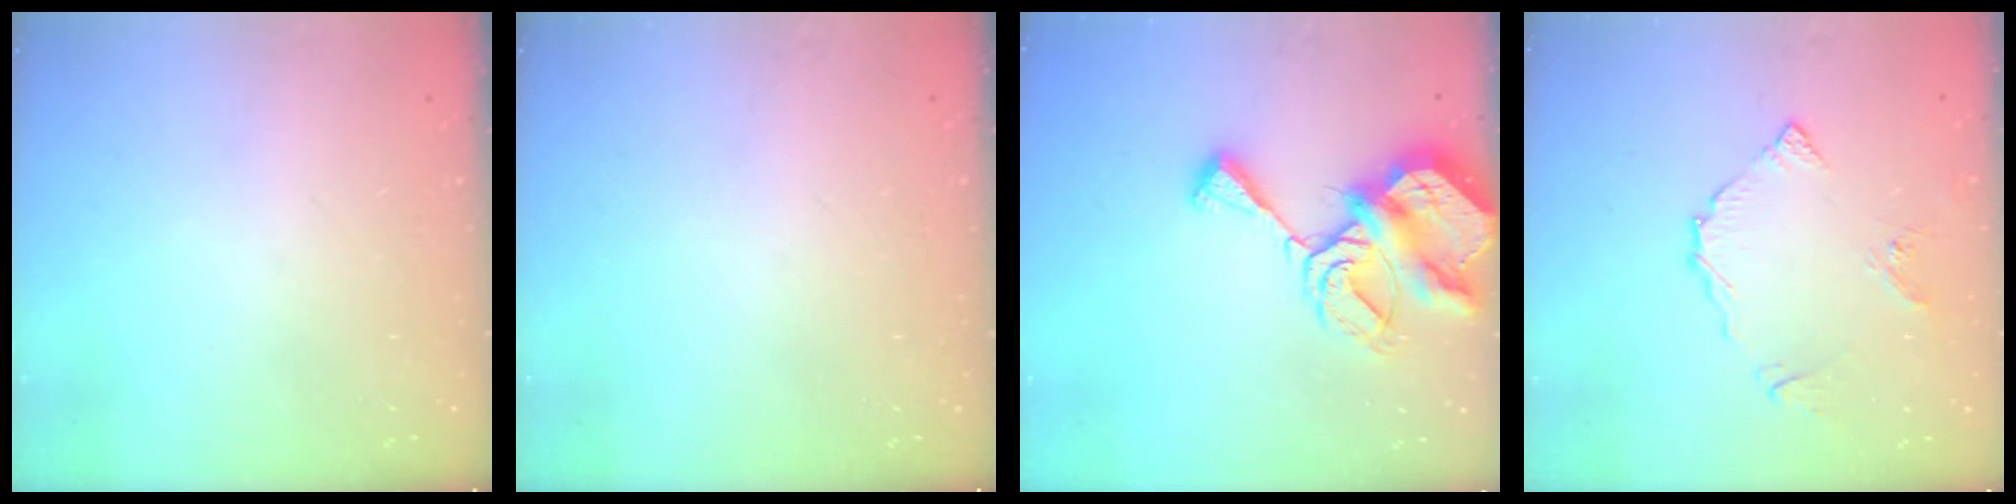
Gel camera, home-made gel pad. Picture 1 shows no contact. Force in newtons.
{"total": 0.0}
{"total": 11.1, "press": 11.0, "slide": 1.2}
{"total": 7.4, "press": 7.3, "slide": 0.6}